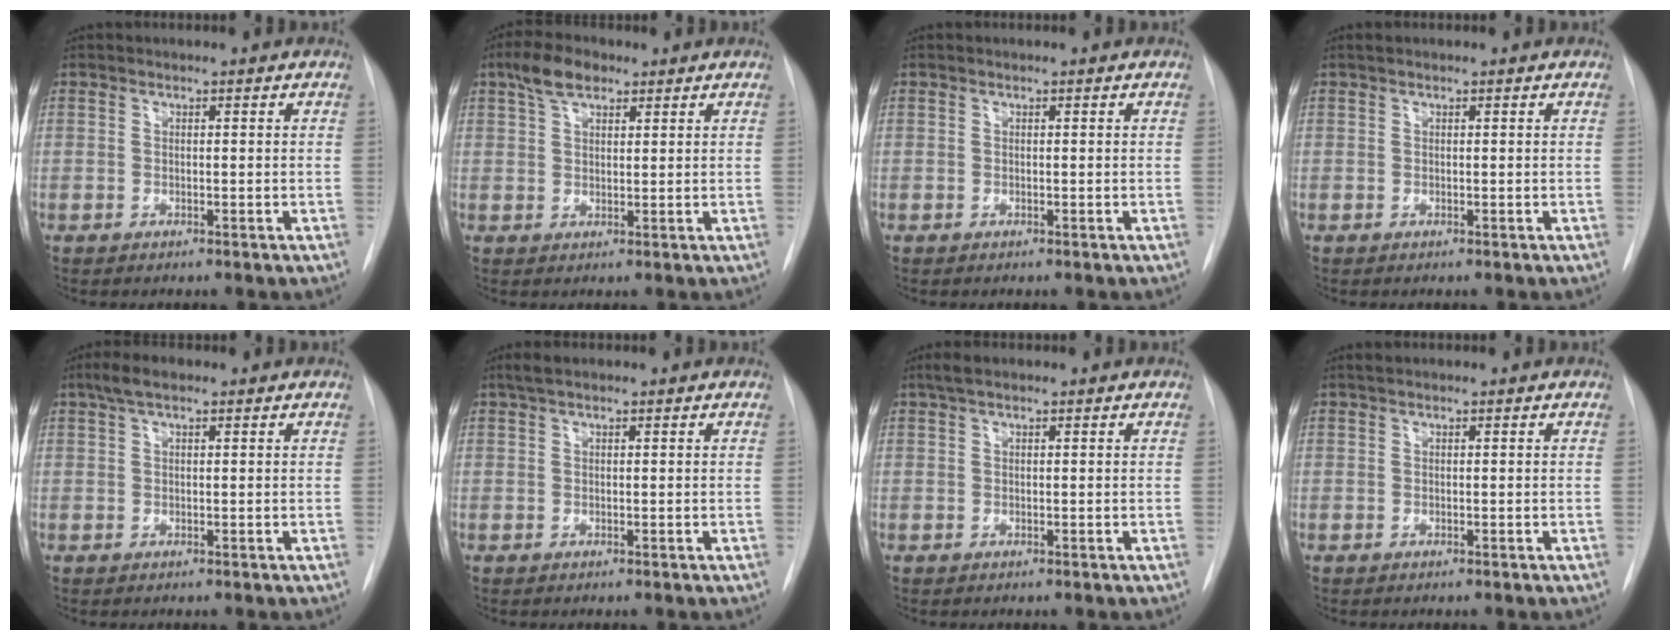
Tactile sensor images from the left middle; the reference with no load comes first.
{"total": 5.2, "force": [3.3, 2.4, 3.2], "torque": [-0.067, 0.017, 0.062]}
{"total": 0.0}
{"total": 0.6, "force": [0.5, 0.1, 0.4], "torque": [-0.013, 0.012, 0.009]}
{"total": 3.5, "force": [2.2, 1.1, 2.5], "torque": [-0.055, 0.018, 0.040]}
{"total": 2.1, "force": [1.5, 0.6, 1.4], "torque": [-0.031, 0.017, 0.027]}
{"total": 2.3, "force": [1.5, 0.6, 1.5], "torque": [-0.034, 0.018, 0.028]}
{"total": 0.7, "force": [0.6, 0.2, 0.4], "torque": [-0.014, 0.011, 0.012]}